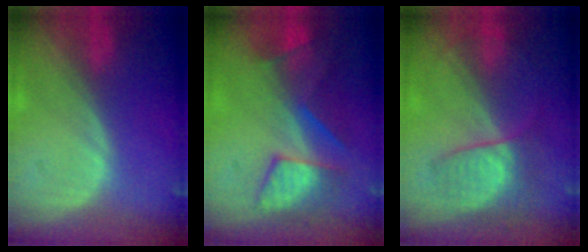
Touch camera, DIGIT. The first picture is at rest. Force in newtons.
{"total": 7.9, "press": 7.7, "slide": 1.8}
{"total": 6.8, "press": 6.0, "slide": 3.3}